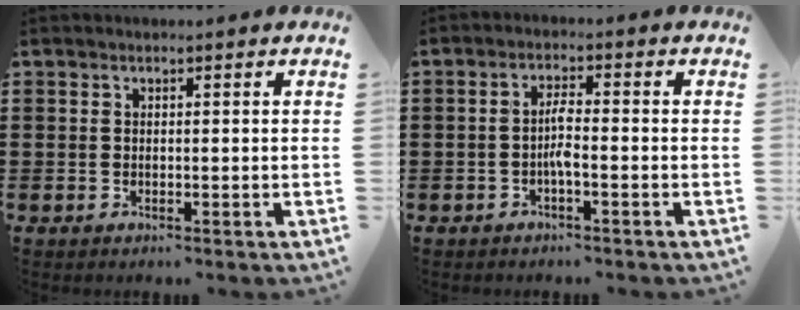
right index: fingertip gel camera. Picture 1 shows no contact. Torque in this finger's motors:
{"motor_torque": [0.78, -0.58, 0.19, 0.09]}